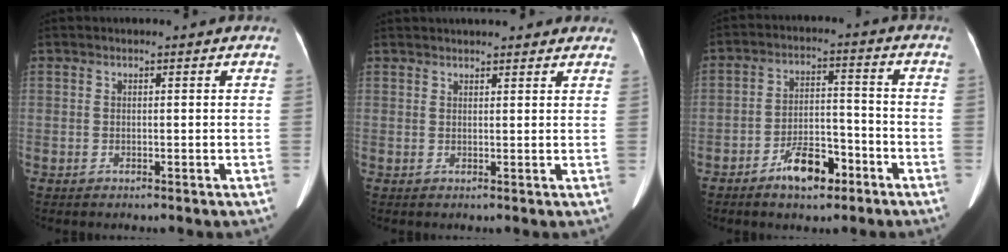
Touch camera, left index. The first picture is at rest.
{"total": 9.5, "force": [8.4, 2.4, 3.8], "torque": [-0.040, 0.032, 0.102]}
{"total": 7.6, "force": [-4.8, 3.1, 5.1], "torque": [-0.095, 0.012, -0.076]}